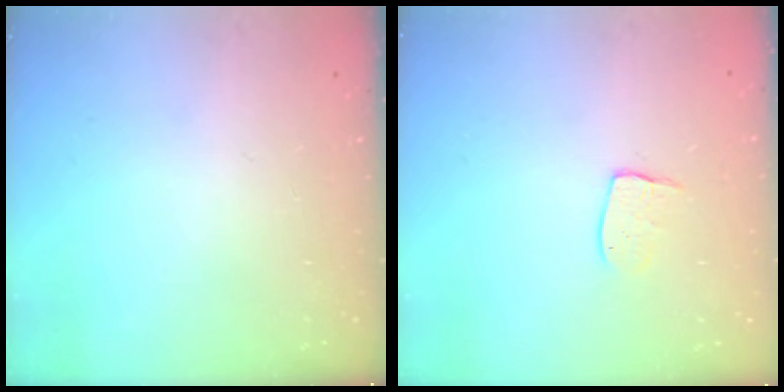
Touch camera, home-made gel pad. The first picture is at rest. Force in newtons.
{"total": 7.0, "press": 7.0, "slide": 0.5}